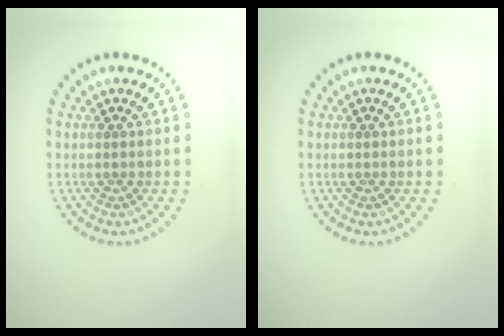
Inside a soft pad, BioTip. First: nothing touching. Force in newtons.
{"total": 0.0}